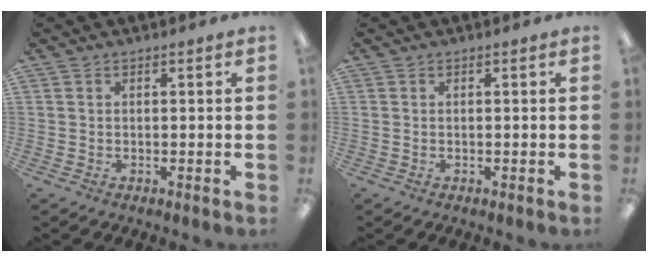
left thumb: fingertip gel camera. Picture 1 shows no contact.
{"total": 0.0}